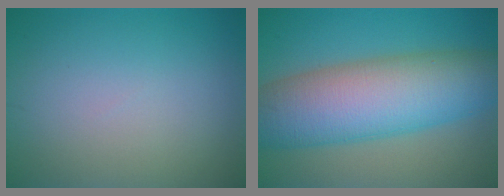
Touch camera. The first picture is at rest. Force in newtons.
{"total": 11.6, "press": 11.6, "slide": 0.1}